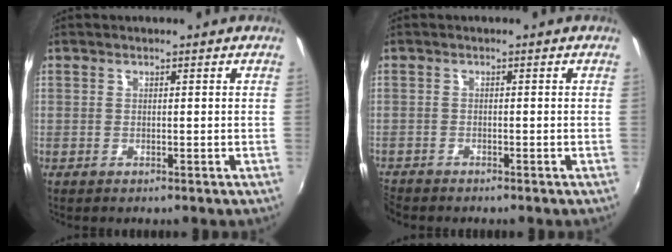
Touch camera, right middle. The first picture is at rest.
{"total": 2.9, "force": [-2.8, 0.8, 0.5], "torque": [-0.024, -0.014, -0.056]}